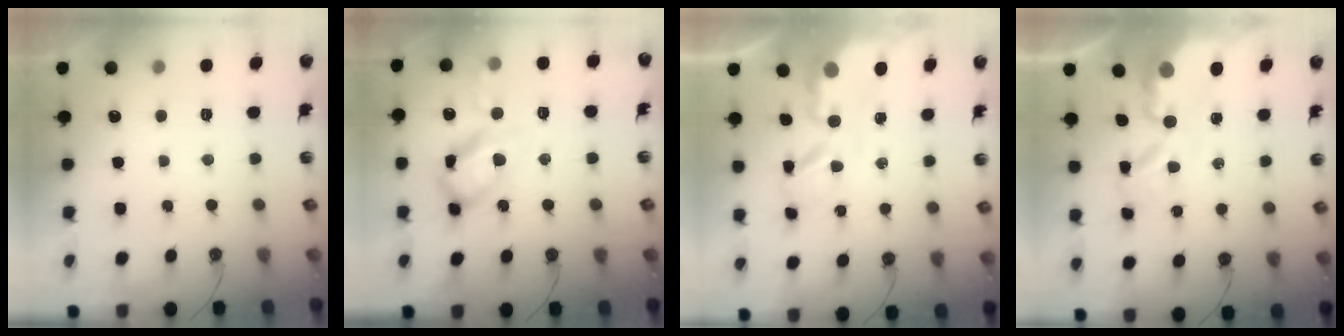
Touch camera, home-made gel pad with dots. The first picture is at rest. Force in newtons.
{"total": 15.9, "press": 15.9, "slide": 1.3}
{"total": 5.4, "press": 5.4, "slide": 0.5}
{"total": 6.3, "press": 6.2, "slide": 0.4}